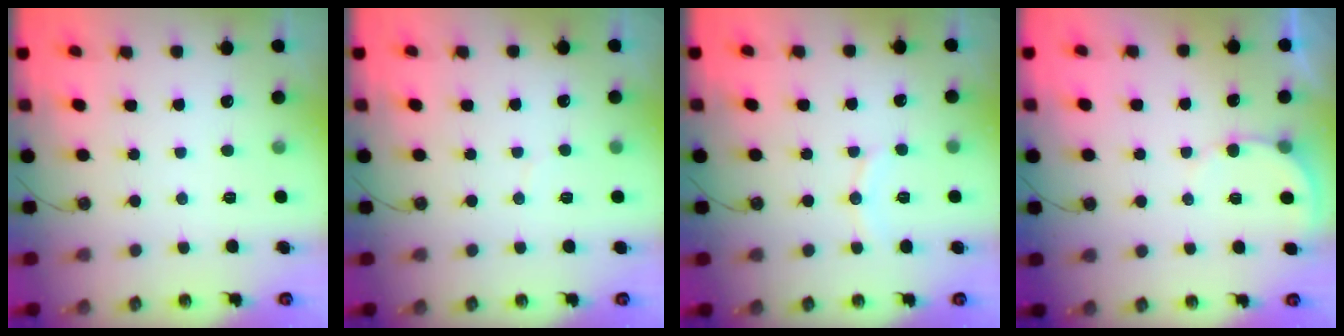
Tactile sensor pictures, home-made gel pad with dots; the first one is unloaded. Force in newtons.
{"total": 2.9, "press": 2.9, "slide": 0.2}
{"total": 6.4, "press": 6.4, "slide": 0.6}
{"total": 4.3, "press": 4.3, "slide": 0.3}